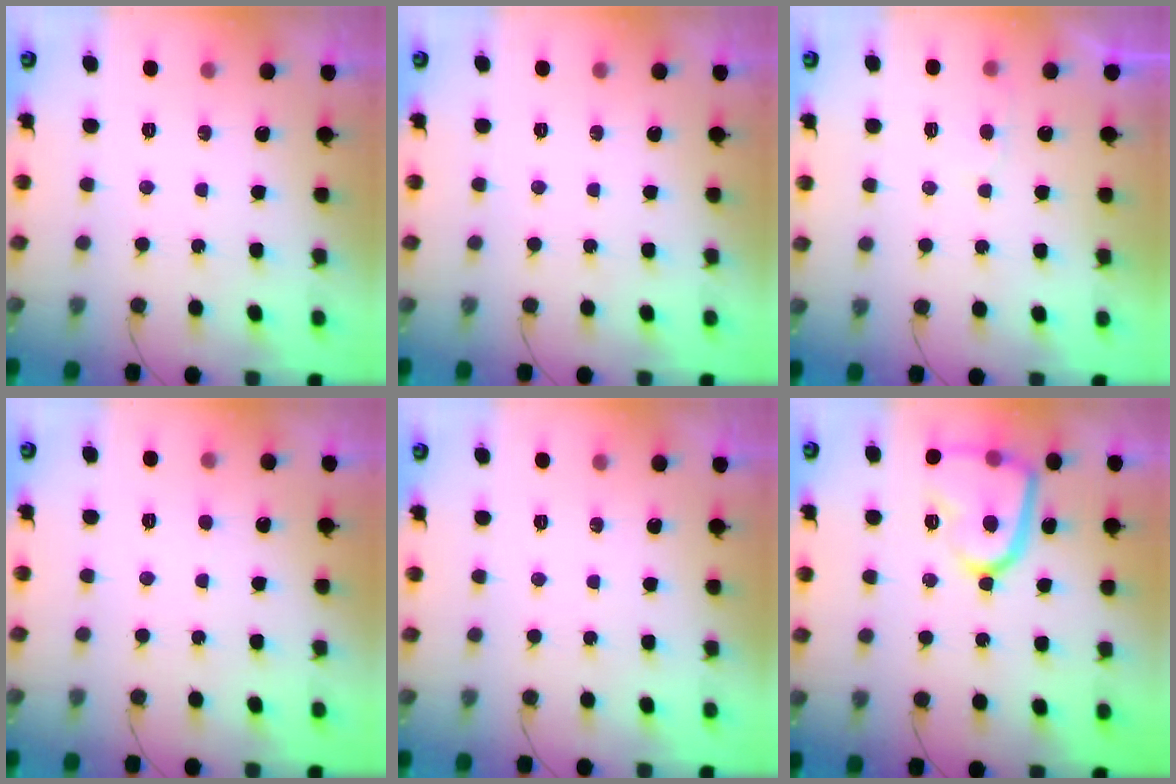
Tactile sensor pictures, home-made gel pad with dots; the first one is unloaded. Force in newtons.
{"total": 0.0}
{"total": 2.7, "press": 2.7, "slide": 0.3}
{"total": 2.4, "press": 2.4, "slide": 0.2}
{"total": 0.0}
{"total": 13.5, "press": 13.5, "slide": 0.6}